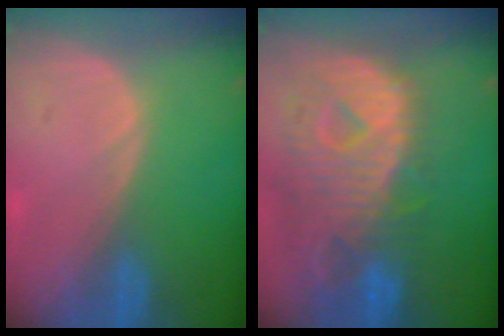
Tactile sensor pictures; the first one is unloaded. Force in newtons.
{"total": 12.8, "press": 11.0, "slide": 6.6}